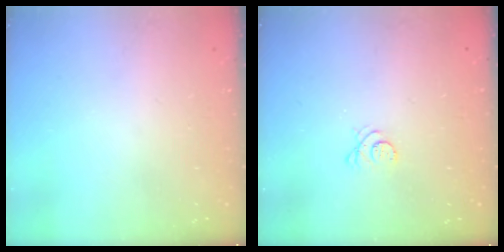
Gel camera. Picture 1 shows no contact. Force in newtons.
{"total": 3.3, "press": 3.3, "slide": 0.5}